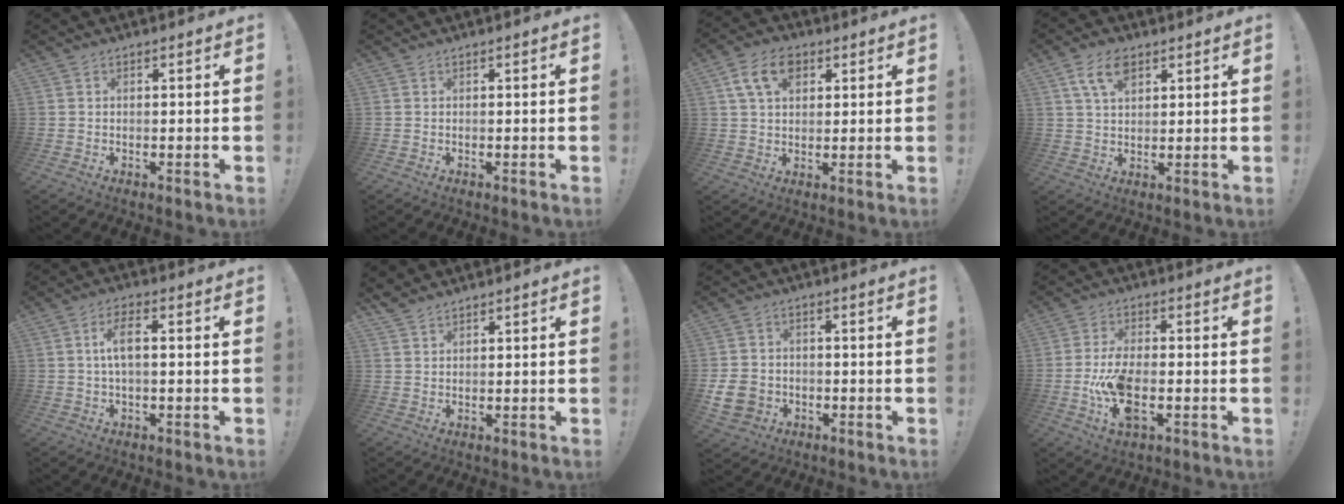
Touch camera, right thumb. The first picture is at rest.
{"total": 0.0}
{"total": 10.1, "force": [4.2, 6.7, 6.2], "torque": [-0.098, 0.003, 0.081]}
{"total": 8.3, "force": [4.2, 4.6, 5.4], "torque": [-0.091, -0.006, 0.080]}
{"total": 6.1, "force": [0.4, 2.1, 5.7], "torque": [-0.104, 0.002, 0.004]}
{"total": 2.7, "force": [2.4, 1.0, 0.7], "torque": [-0.009, -0.012, 0.046]}
{"total": 8.6, "force": [-2.7, 7.3, 3.7], "torque": [-0.064, 0.015, -0.048]}
{"total": 11.5, "force": [-3.2, 5.4, 9.6], "torque": [-0.205, 0.000, -0.057]}